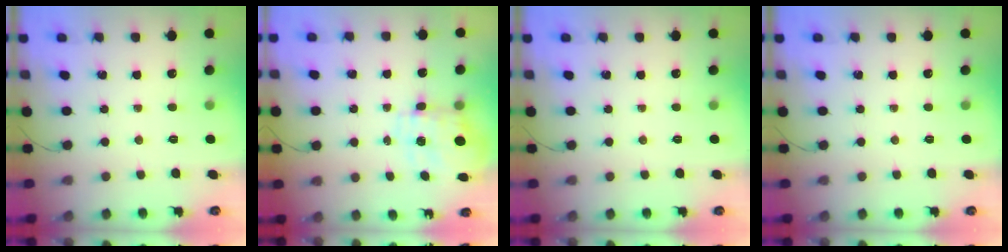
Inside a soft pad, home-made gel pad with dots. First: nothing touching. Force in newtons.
{"total": 3.6, "press": 3.4, "slide": 1.1}
{"total": 0.0}
{"total": 0.0}